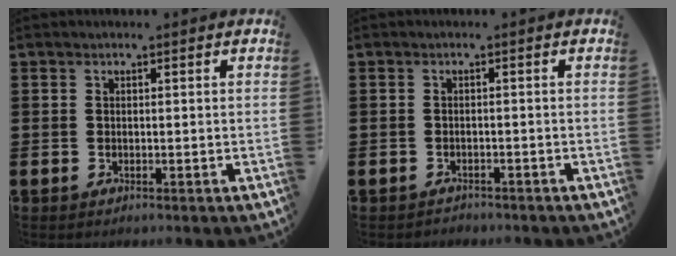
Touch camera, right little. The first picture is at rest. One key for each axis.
{"total": 0.8, "fx": -0.8, "fy": 0.2, "fz": 0.0, "tx": -0.003, "ty": 0.001, "tz": -0.017}